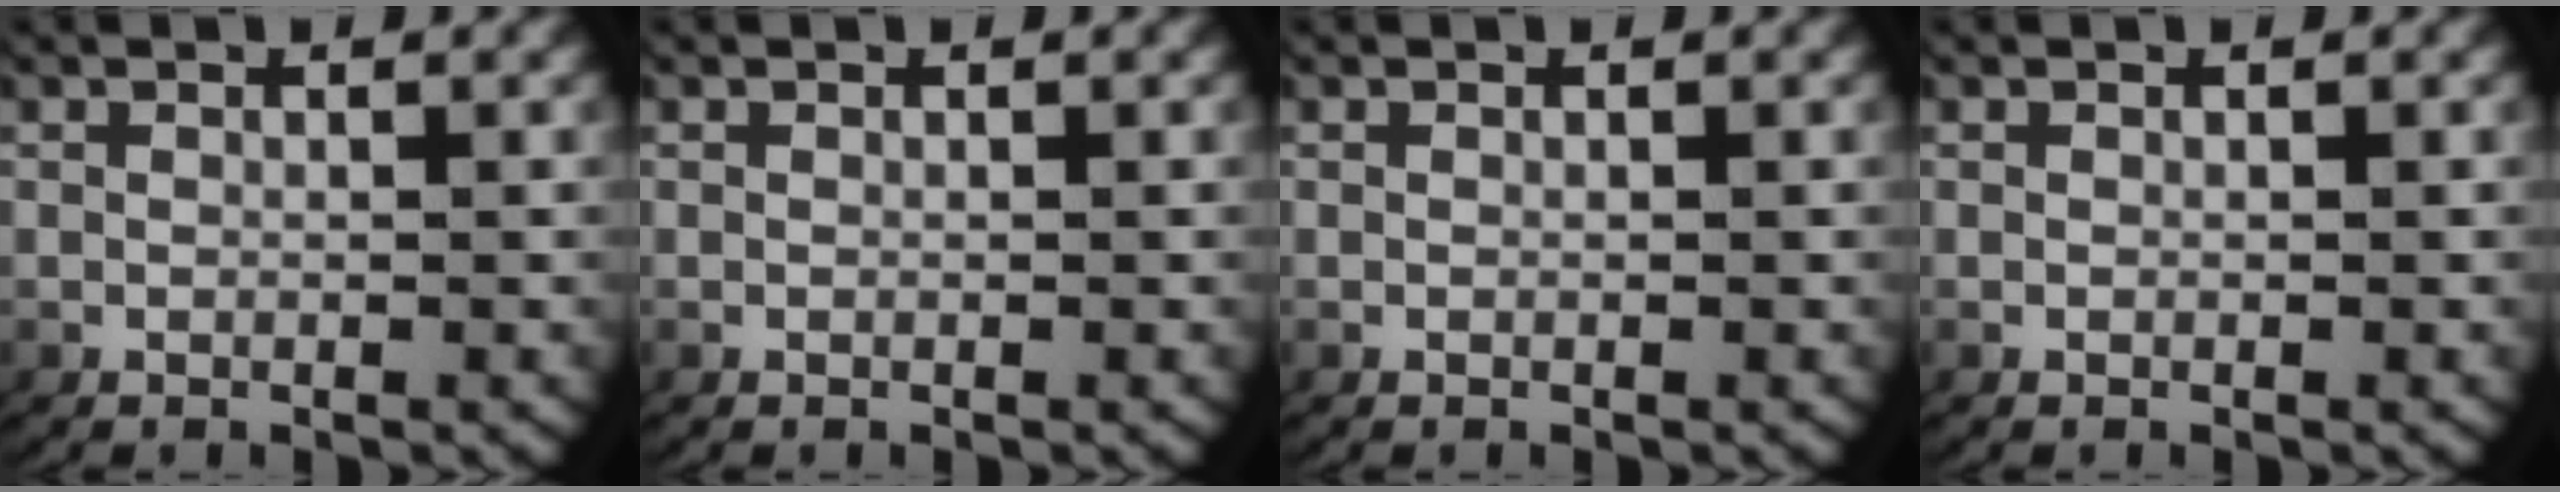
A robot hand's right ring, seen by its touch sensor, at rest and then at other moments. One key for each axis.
{"total": 0.0}
{"total": 0.0}
{"total": 0.0}